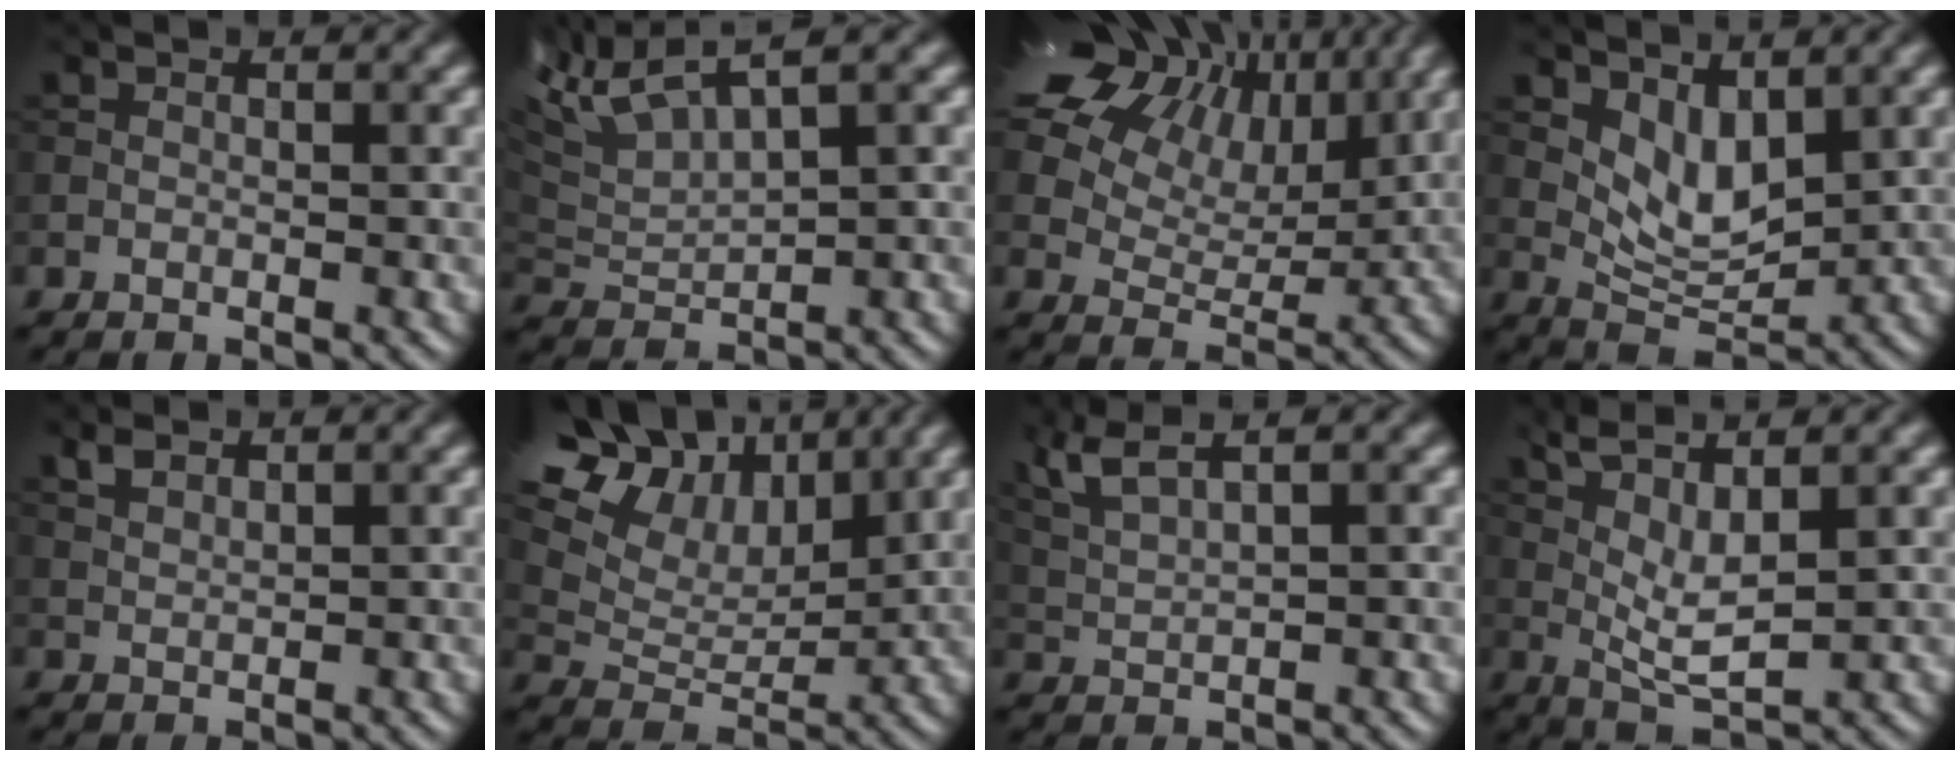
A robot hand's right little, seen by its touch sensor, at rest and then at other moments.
{"total": 4.4, "force": [2.8, 0.8, 3.2], "torque": [-0.089, 0.024, 0.072]}
{"total": 16.2, "force": [8.6, 10.6, 8.7], "torque": [-0.207, 0.057, 0.175]}
{"total": 2.9, "force": [1.2, 1.3, 2.4], "torque": [-0.056, -0.010, 0.044]}
{"total": 0.5, "force": [0.4, -0.3, -0.1], "torque": [-0.015, 0.004, 0.032]}
{"total": 16.3, "force": [10.0, 9.3, 8.9], "torque": [-0.199, 0.058, 0.176]}
{"total": 4.9, "force": [3.3, 1.1, 3.4], "torque": [-0.086, 0.031, 0.066]}
{"total": 4.0, "force": [1.5, 0.1, 3.8], "torque": [-0.091, 0.002, 0.055]}